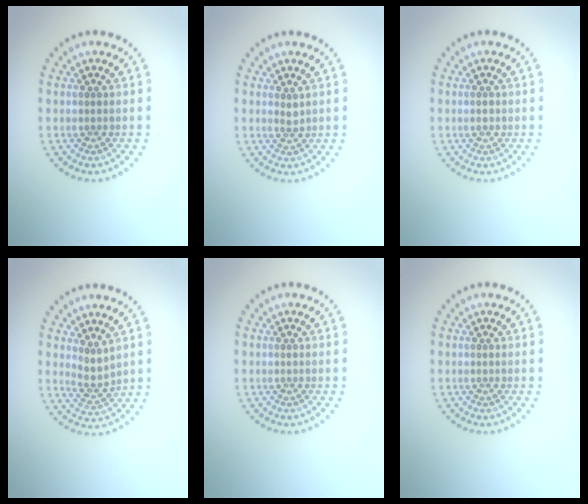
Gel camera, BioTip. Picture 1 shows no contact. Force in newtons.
{"total": 0.9, "press": 0.6, "slide": 0.7}
{"total": 0.9, "press": 0.9, "slide": 0.2}
{"total": 2.0, "press": 1.6, "slide": 1.2}
{"total": 0.0}
{"total": 0.0}